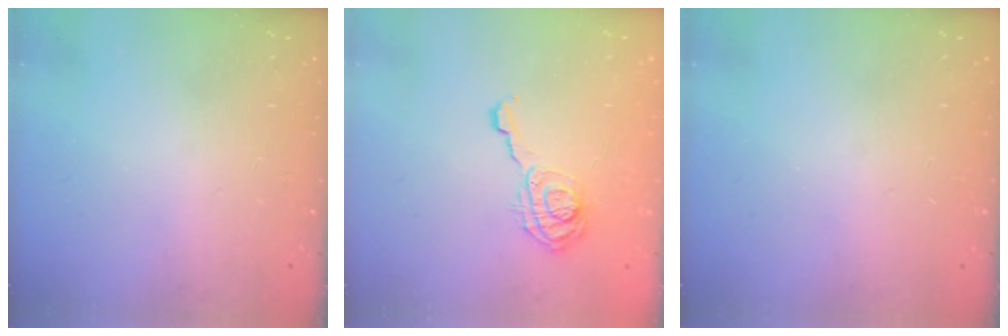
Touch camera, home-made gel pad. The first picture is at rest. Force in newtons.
{"total": 10.2, "press": 10.2, "slide": 0.2}
{"total": 0.0}